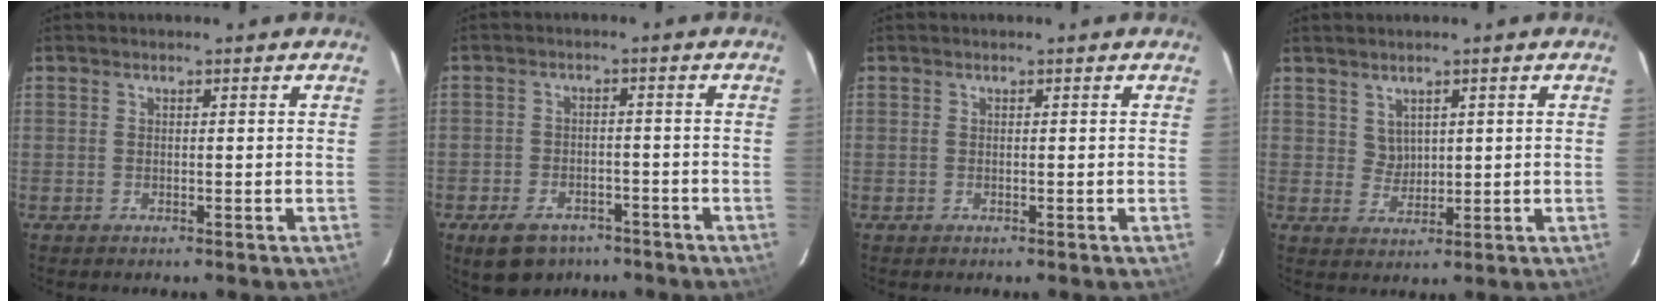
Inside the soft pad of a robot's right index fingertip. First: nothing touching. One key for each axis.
{"total": 9.5, "fx": -6.4, "fy": 5.7, "fz": 3.9, "tx": -0.097, "ty": 0.003, "tz": -0.091}
{"total": 0.0}
{"total": 2.9, "fx": 1.8, "fy": 2.1, "fz": 0.8, "tx": -0.011, "ty": 0.003, "tz": 0.041}